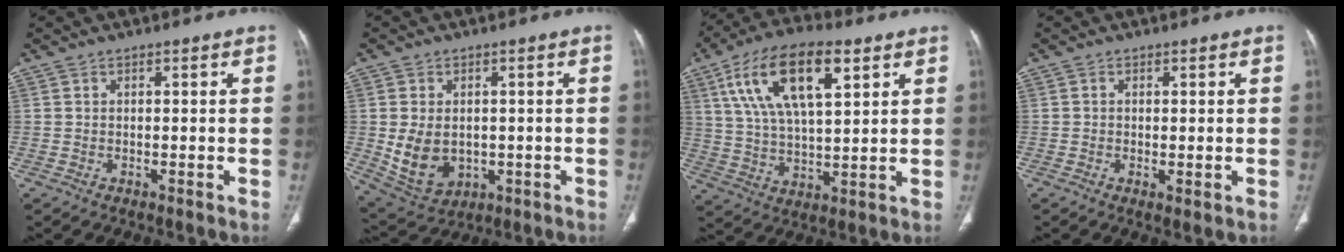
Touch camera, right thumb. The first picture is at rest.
{"total": 9.7, "force": [-0.7, 7.0, 6.6], "torque": [-0.106, -0.004, 0.013]}
{"total": 18.2, "force": [7.8, 7.8, 14.5], "torque": [-0.253, -0.006, 0.142]}
{"total": 1.6, "force": [-0.3, 0.5, 1.5], "torque": [-0.031, -0.007, -0.004]}